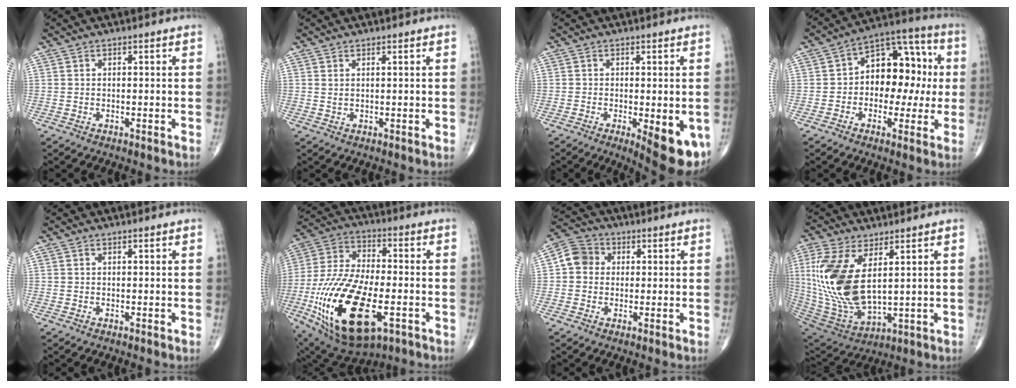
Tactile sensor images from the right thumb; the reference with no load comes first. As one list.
[{"total": 0.8, "force": [0.5, 0.1, 0.6], "torque": [-0.015, -0.002, 0.010]}, {"total": 10.0, "force": [-3.5, 3.3, 8.8], "torque": [-0.106, -0.016, -0.042]}, {"total": 14.9, "force": [0.4, 9.8, 11.2], "torque": [-0.108, 0.045, -0.004]}, {"total": 0.0}, {"total": 25.7, "force": [-8.2, 12.2, 21.2], "torque": [-0.451, 0.000, -0.130]}, {"total": 5.8, "force": [0.5, 5.2, 2.5], "torque": [-0.031, 0.014, -0.003]}, {"total": 18.4, "force": [3.9, 8.9, 15.6], "torque": [-0.340, -0.026, 0.091]}]